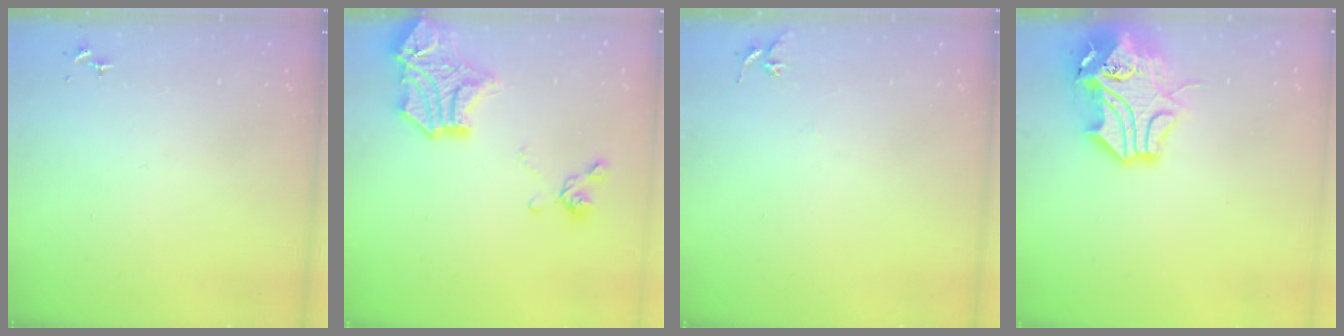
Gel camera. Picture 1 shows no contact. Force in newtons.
{"total": 18.0, "press": 17.9, "slide": 1.8}
{"total": 4.9, "press": 4.8, "slide": 0.5}
{"total": 14.5, "press": 14.3, "slide": 1.9}